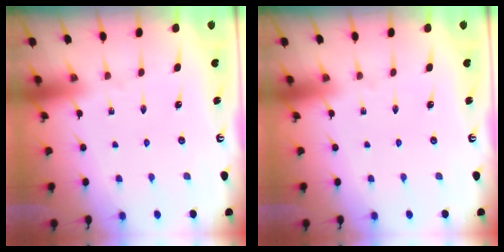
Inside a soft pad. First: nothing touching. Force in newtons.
{"total": 0.0}